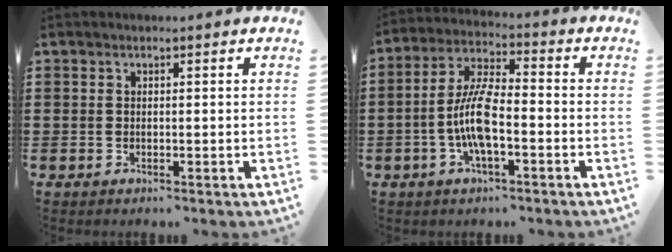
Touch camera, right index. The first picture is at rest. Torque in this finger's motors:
{"motor_torque": [2.14, 0.00, 0.42, 0.21]}